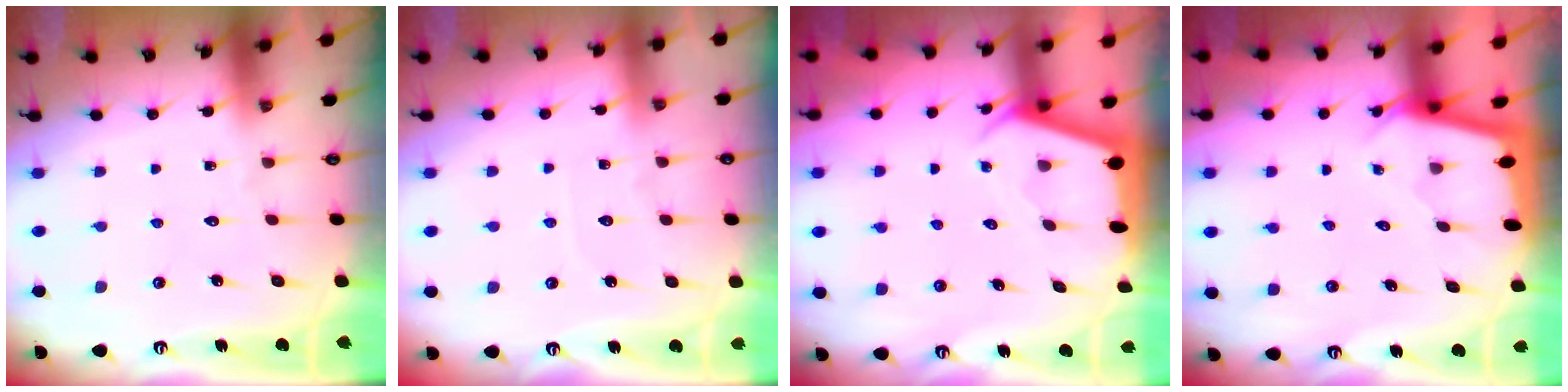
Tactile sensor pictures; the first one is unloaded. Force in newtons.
{"total": 2.4, "press": 2.4, "slide": 0.3}
{"total": 2.4, "press": 2.4, "slide": 0.3}
{"total": 2.0, "press": 2.0, "slide": 0.1}